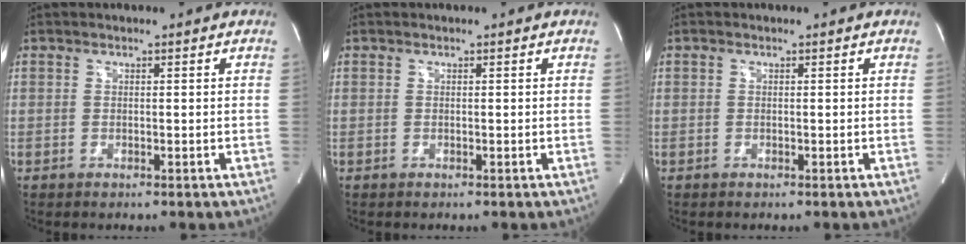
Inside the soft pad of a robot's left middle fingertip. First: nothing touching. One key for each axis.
{"total": 0.0}
{"total": 0.0}